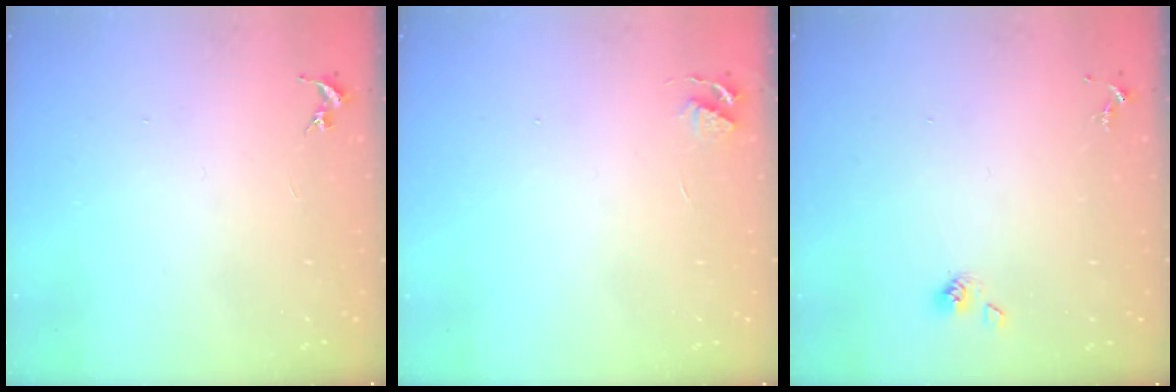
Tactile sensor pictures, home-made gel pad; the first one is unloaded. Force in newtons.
{"total": 3.5, "press": 3.4, "slide": 0.5}
{"total": 4.6, "press": 4.1, "slide": 2.2}